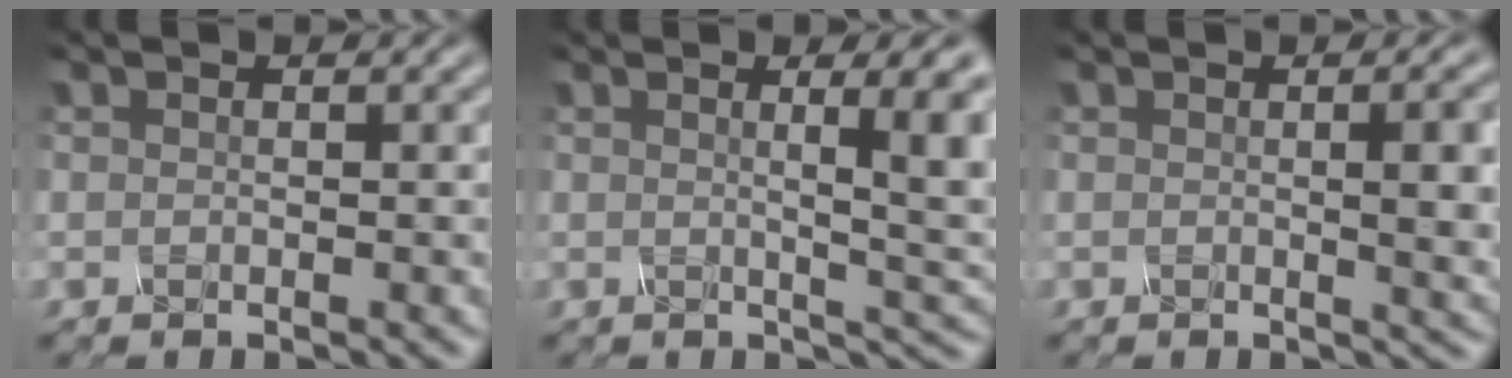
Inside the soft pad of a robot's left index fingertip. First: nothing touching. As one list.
[{"total": 7.3, "force": [1.1, 1.8, 7.0], "torque": [-0.068, 0.009, 0.014]}, {"total": 4.9, "force": [0.3, 1.5, 4.7], "torque": [-0.045, 0.006, 0.004]}]